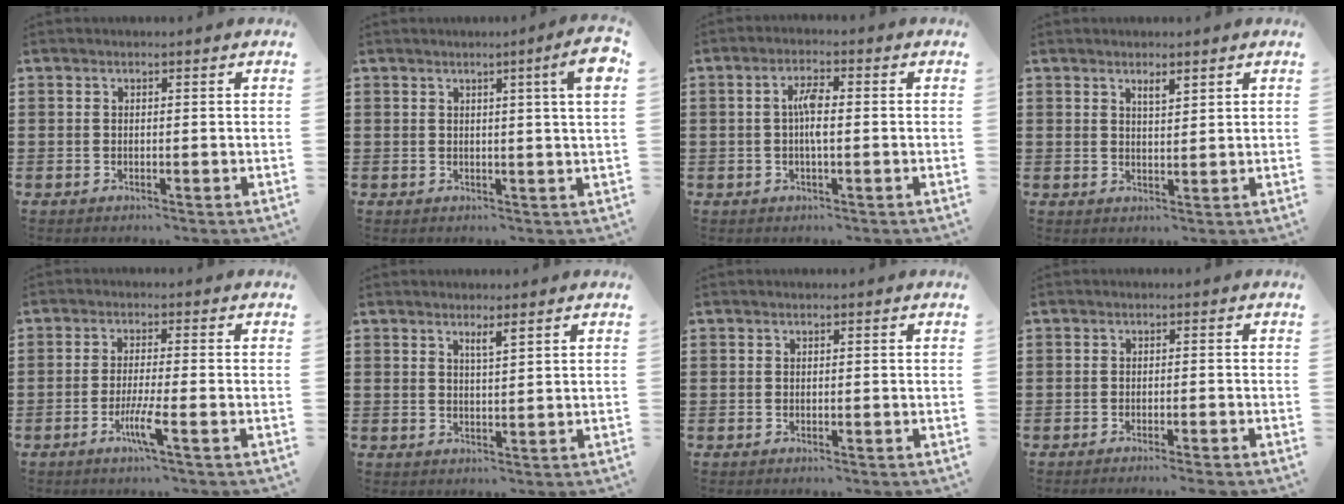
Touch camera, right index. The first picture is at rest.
{"total": 5.2, "force": [2.0, -0.5, 4.7], "torque": [-0.084, -0.007, 0.030]}
{"total": 3.7, "force": [-0.1, 0.8, 3.6], "torque": [-0.075, 0.001, -0.008]}
{"total": 1.9, "force": [1.5, 0.4, 1.1], "torque": [-0.024, 0.002, 0.027]}
{"total": 5.0, "force": [-2.5, -0.1, 4.3], "torque": [-0.085, -0.016, -0.045]}
{"total": 1.9, "force": [1.4, 0.1, 1.3], "torque": [-0.018, -0.003, 0.021]}
{"total": 0.0}
{"total": 1.1, "force": [-1.0, -0.2, 0.5], "torque": [-0.010, 0.001, -0.019]}